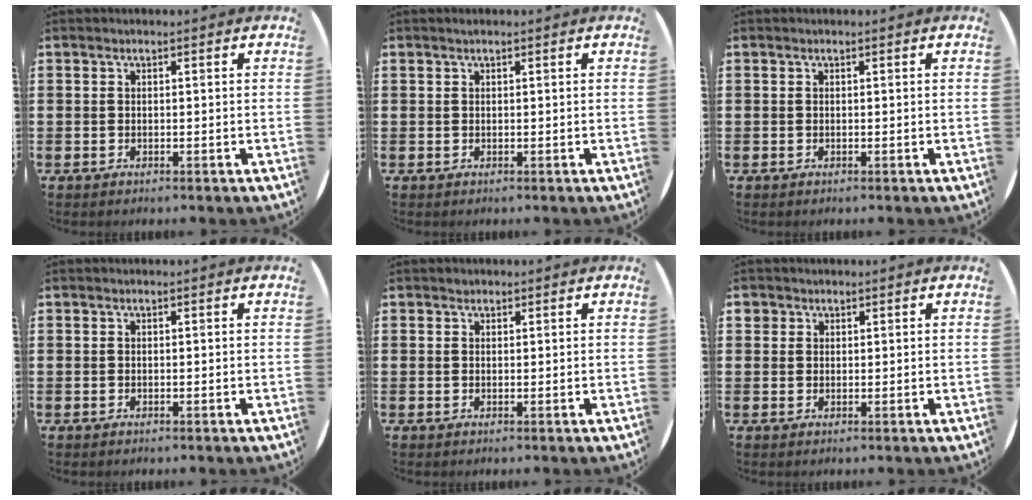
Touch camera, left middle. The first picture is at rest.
{"total": 0.0}
{"total": 0.0}
{"total": 0.0}
{"total": 0.5, "force": [0.4, 0.3, 0.0], "torque": [0.009, 0.000, 0.006]}
{"total": 1.2, "force": [1.0, 0.8, 0.0], "torque": [0.007, 0.000, 0.018]}